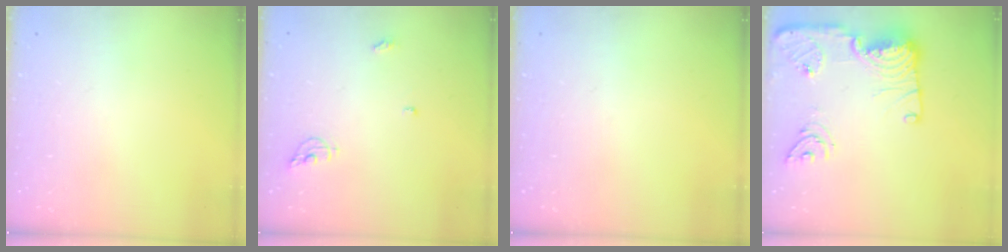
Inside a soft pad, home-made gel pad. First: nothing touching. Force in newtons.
{"total": 6.3, "press": 6.2, "slide": 0.6}
{"total": 0.0}
{"total": 18.1, "press": 18.0, "slide": 2.0}